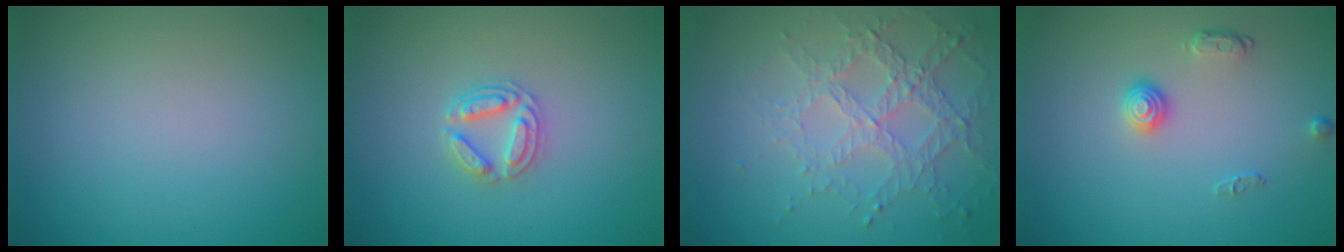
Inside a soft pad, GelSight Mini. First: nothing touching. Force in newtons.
{"total": 2.8, "press": 2.7, "slide": 0.5}
{"total": 4.6, "press": 3.3, "slide": 3.2}
{"total": 1.7, "press": 1.4, "slide": 1.0}